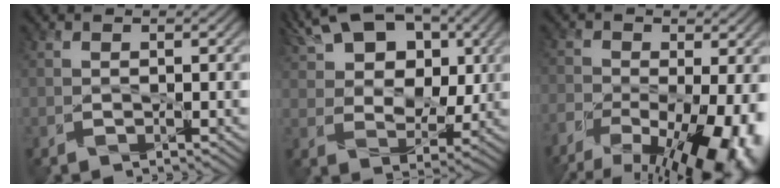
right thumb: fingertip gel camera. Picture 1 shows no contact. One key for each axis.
{"total": 13.2, "fx": 5.8, "fy": 7.9, "fz": 8.9, "tx": -0.175, "ty": 0.017, "tz": 0.077}
{"total": 17.3, "fx": -9.1, "fy": 8.4, "fz": 12.1, "tx": -0.215, "ty": -0.048, "tz": -0.117}